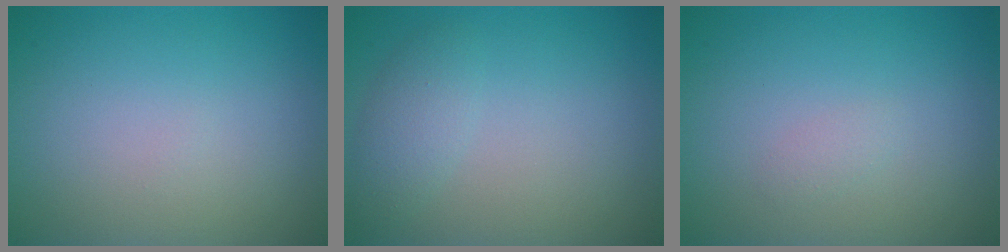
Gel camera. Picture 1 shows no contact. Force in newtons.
{"total": 1.9, "press": 1.9, "slide": 0.1}
{"total": 0.7, "press": 0.7, "slide": 0.0}